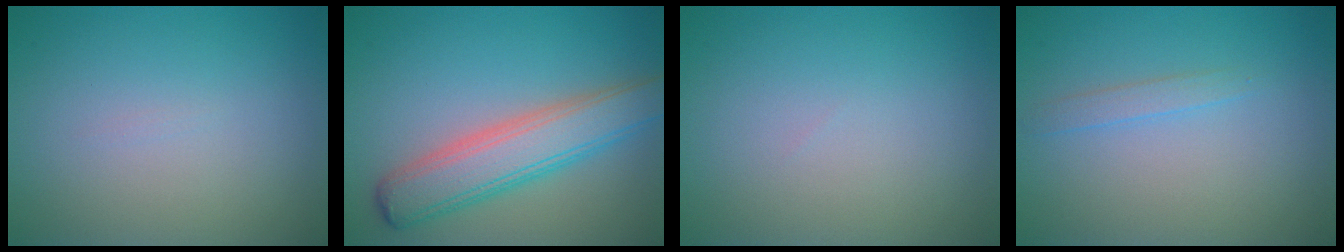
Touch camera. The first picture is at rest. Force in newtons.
{"total": 5.9, "press": 5.9, "slide": 0.2}
{"total": 0.0}
{"total": 1.2, "press": 1.2, "slide": 0.1}